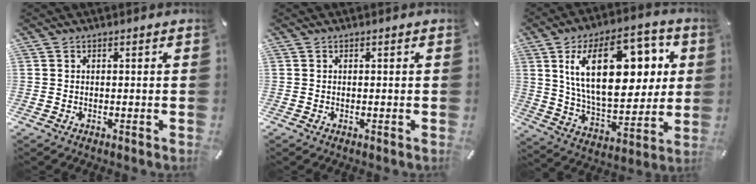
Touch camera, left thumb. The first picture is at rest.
{"total": 0.0}
{"total": 25.3, "force": [8.7, 13.6, 19.5], "torque": [-0.339, -0.017, 0.139]}